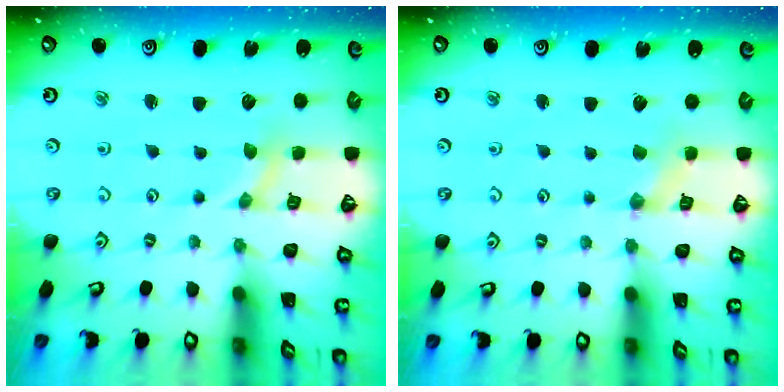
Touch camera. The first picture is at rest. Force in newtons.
{"total": 0.0}